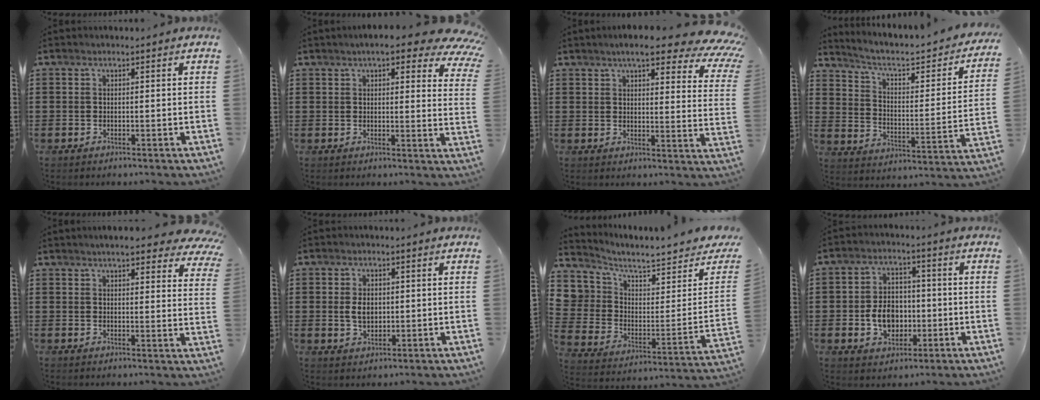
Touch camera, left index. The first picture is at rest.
{"total": 6.8, "force": [5.2, 1.4, 4.1], "torque": [-0.070, -0.015, 0.089]}
{"total": 8.4, "force": [6.5, 1.2, 5.3], "torque": [-0.097, -0.026, 0.109]}
{"total": 3.9, "force": [2.6, 1.4, 2.6], "torque": [-0.067, -0.024, 0.032]}
{"total": 5.7, "force": [4.9, 0.5, 2.8], "torque": [-0.054, -0.014, 0.085]}
{"total": 3.4, "force": [0.4, 2.2, 2.6], "torque": [-0.047, 0.004, 0.005]}
{"total": 3.7, "force": [3.1, 2.0, -0.4], "torque": [-0.027, -0.043, 0.052]}
{"total": 6.7, "force": [-1.1, 5.1, 4.2], "torque": [-0.074, 0.004, -0.023]}